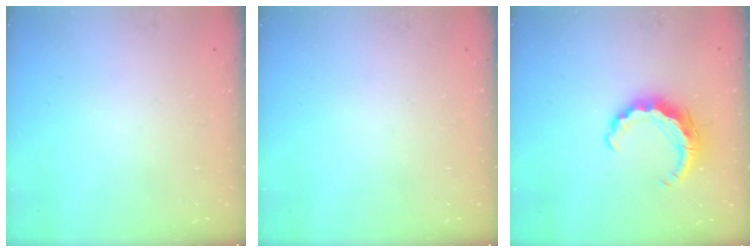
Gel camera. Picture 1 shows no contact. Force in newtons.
{"total": 0.0}
{"total": 7.6, "press": 7.6, "slide": 0.9}